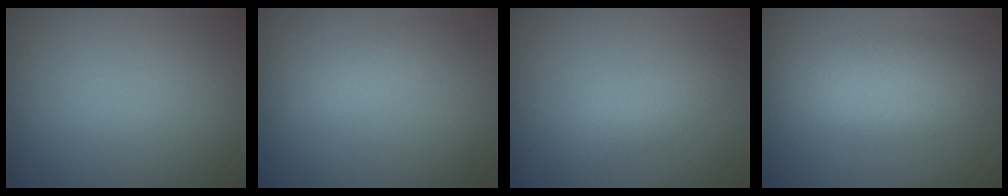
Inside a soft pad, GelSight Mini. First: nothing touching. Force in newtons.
{"total": 1.6, "press": 1.6, "slide": 0.1}
{"total": 1.8, "press": 1.8, "slide": 0.0}
{"total": 5.1, "press": 5.1, "slide": 0.1}